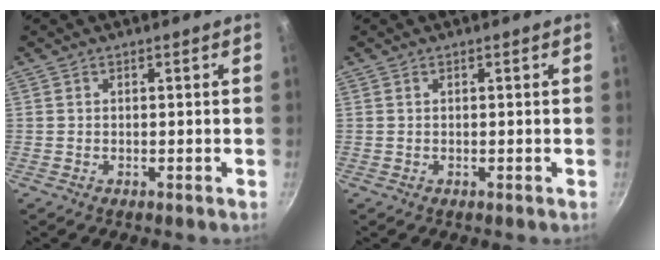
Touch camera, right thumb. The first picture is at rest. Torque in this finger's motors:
{"motor_torque": [0.05, 0.04, 0.08, 0.40, 0.00]}